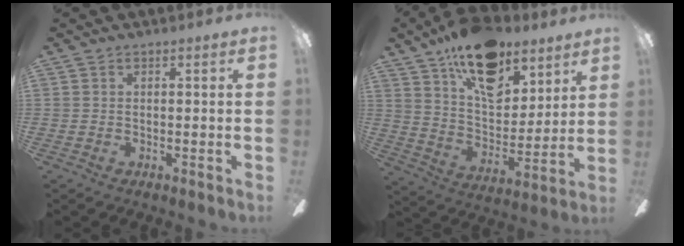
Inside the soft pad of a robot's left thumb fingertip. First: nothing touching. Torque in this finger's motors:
{"motor_torque": [2.28, 1.77, 1.64, -1.13, 0.50]}